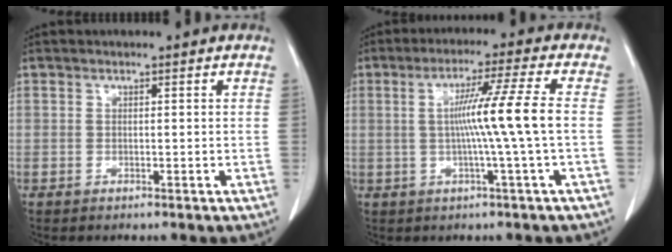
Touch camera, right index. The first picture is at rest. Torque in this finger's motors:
{"motor_torque": [1.30, -0.22, 0.64, 0.16]}